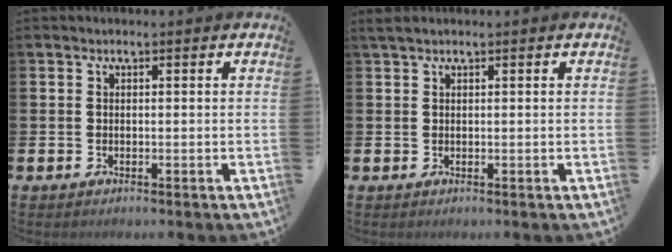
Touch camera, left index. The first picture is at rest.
{"total": 1.0, "force": [0.8, 0.1, 0.6], "torque": [-0.014, 0.004, 0.014]}